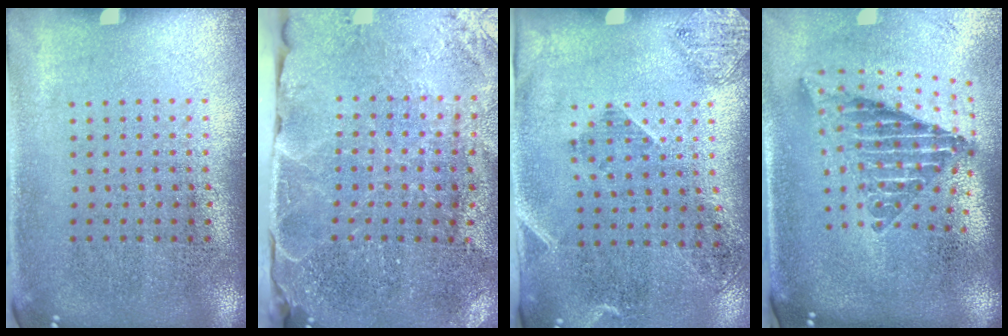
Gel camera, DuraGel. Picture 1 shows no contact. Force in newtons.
{"total": 3.3, "press": 3.1, "slide": 1.2}
{"total": 1.7, "press": 1.3, "slide": 1.1}
{"total": 2.3, "press": 1.5, "slide": 1.7}